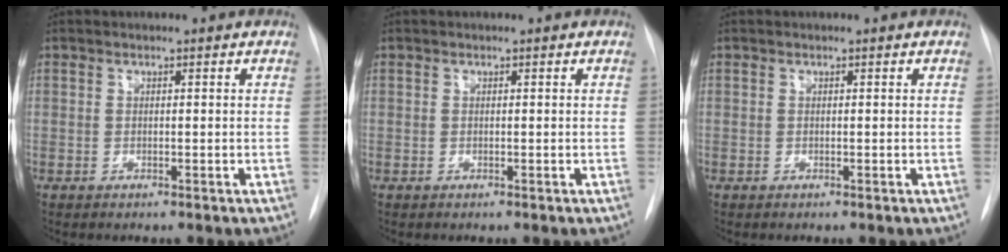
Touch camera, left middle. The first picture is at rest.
{"total": 0.0}
{"total": 0.0}